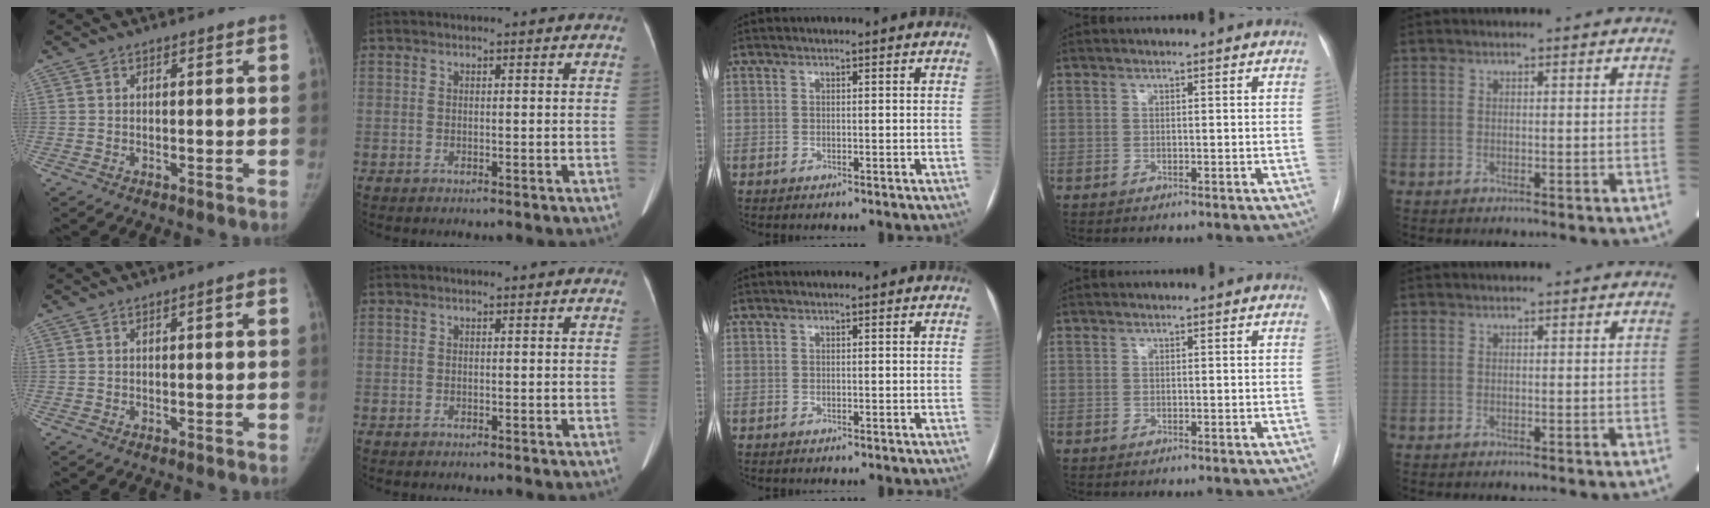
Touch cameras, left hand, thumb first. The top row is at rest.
{"thumb": {"total": 1.3, "force": [0.0, 0.3, 1.3], "torque": [-0.013, 0.007, -0.004]}}